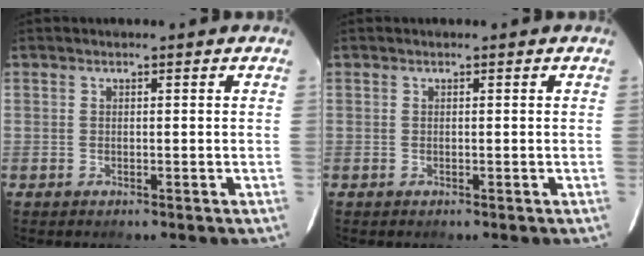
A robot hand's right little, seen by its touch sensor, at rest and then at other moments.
{"total": 0.0}